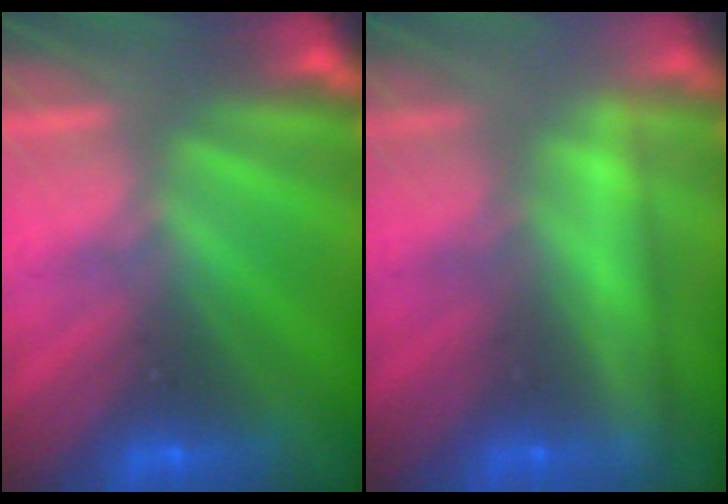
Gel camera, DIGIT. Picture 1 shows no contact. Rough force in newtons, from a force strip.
{"total": 2.4}